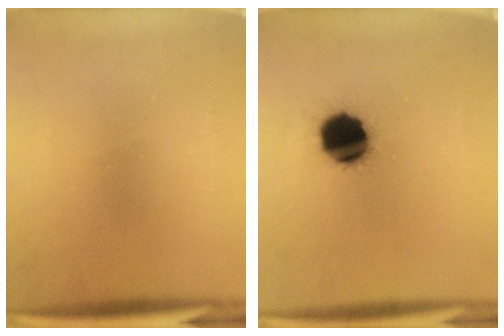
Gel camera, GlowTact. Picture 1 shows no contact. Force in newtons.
{"total": 14.4}